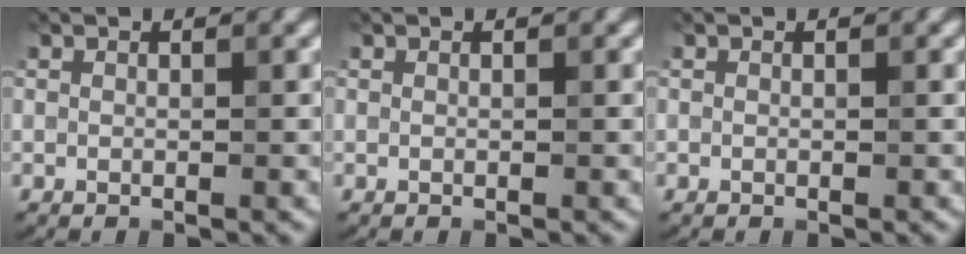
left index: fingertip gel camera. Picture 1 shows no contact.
{"total": 0.0}
{"total": 0.0}